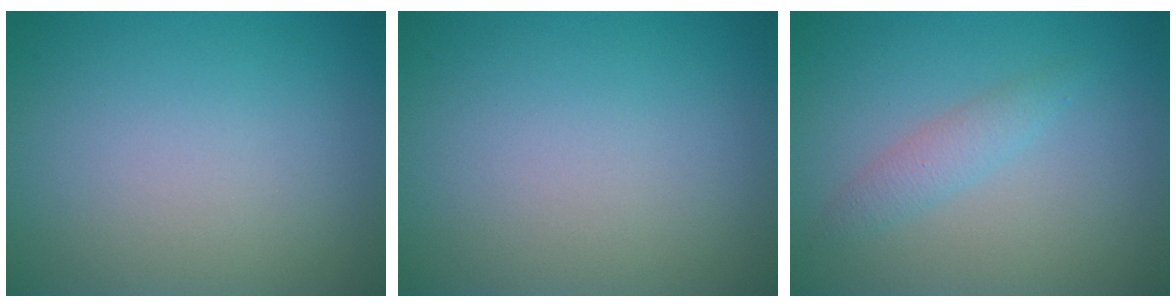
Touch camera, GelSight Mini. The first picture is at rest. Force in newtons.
{"total": 0.0}
{"total": 1.8, "press": 1.8, "slide": 0.1}